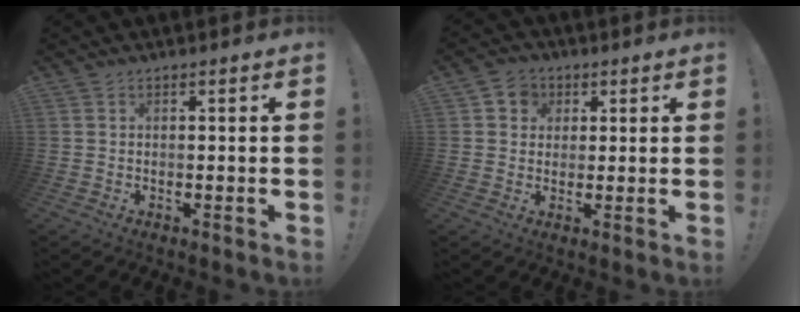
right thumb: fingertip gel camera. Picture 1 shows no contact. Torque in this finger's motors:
{"motor_torque": [-0.10, 0.05, 0.34, 0.06, -0.01]}